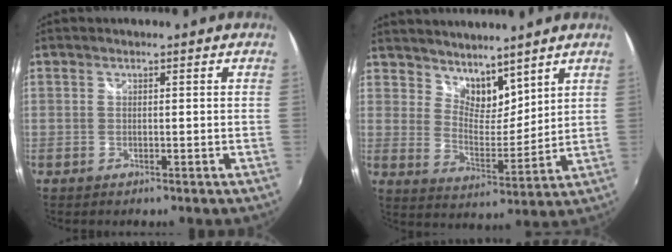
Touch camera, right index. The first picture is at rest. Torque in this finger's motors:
{"motor_torque": [-0.02, 0.32, 0.05, 0.00]}